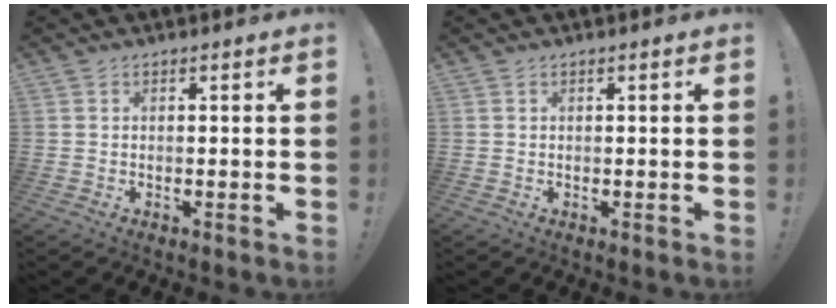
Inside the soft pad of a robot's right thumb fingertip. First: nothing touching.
{"total": 0.0}